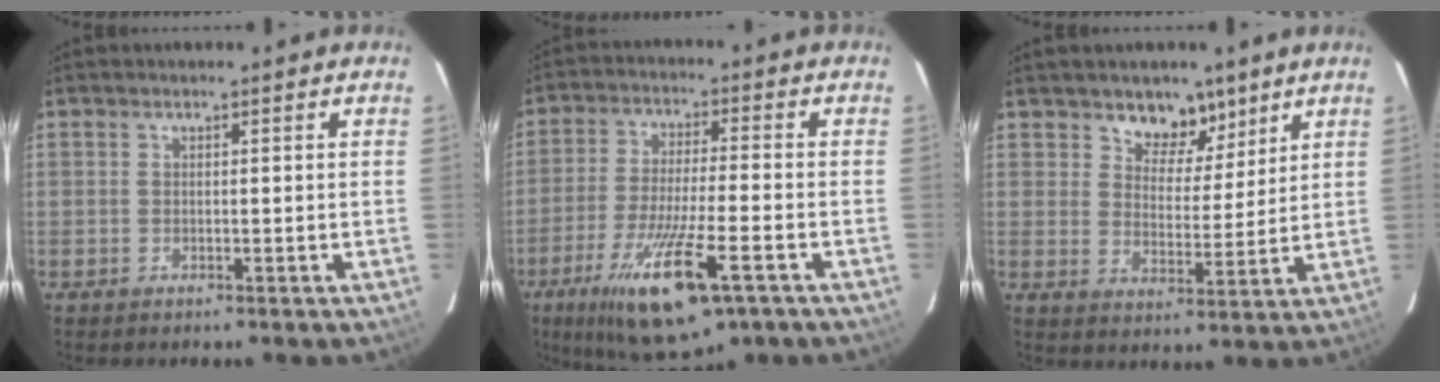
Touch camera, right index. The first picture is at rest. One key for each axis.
{"total": 16.8, "fx": -8.9, "fy": 3.8, "fz": 13.8, "tx": -0.269, "ty": -0.045, "tz": -0.151}
{"total": 7.4, "fx": 5.3, "fy": 4.5, "fz": 2.5, "tx": -0.025, "ty": -0.014, "tz": 0.083}